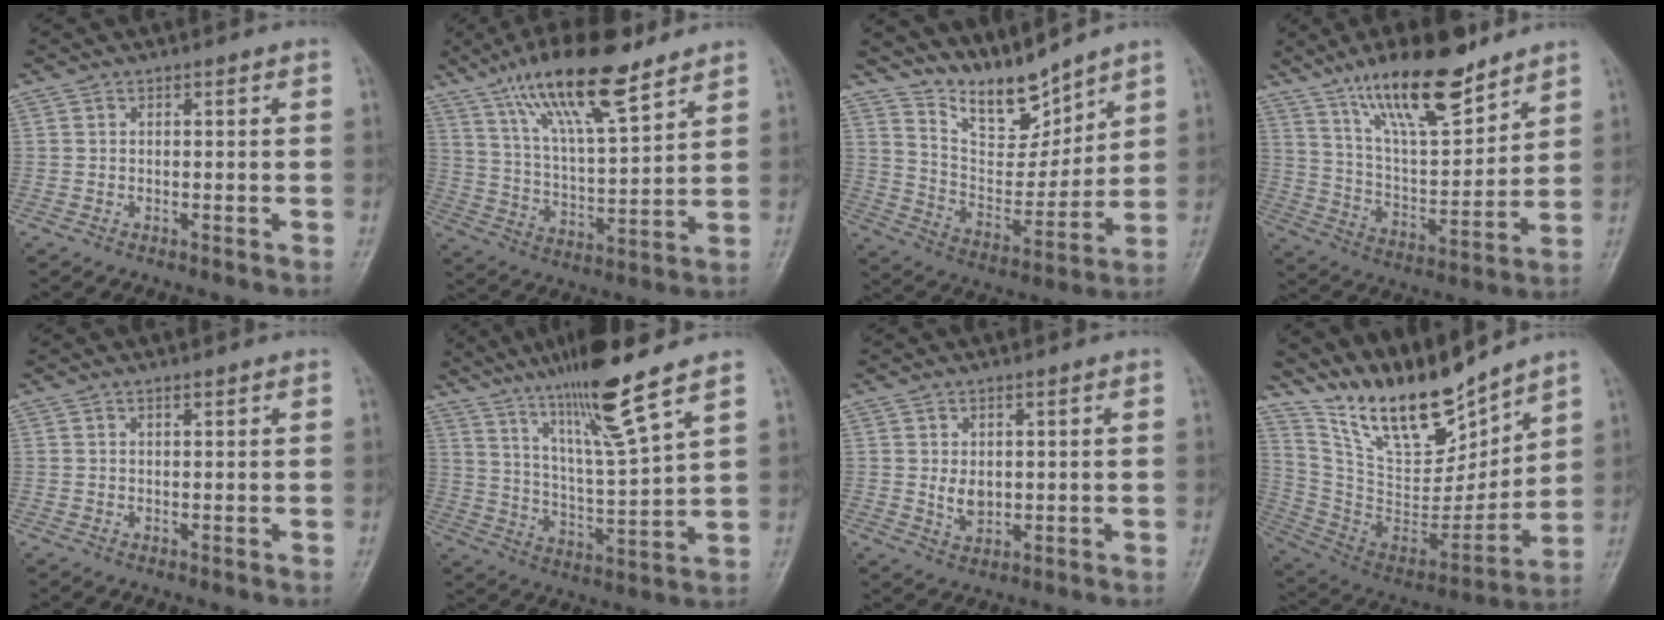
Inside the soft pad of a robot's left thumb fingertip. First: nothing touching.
{"total": 17.9, "force": [11.9, 4.8, 12.5], "torque": [-0.201, -0.050, 0.216]}
{"total": 11.6, "force": [10.3, 3.5, 4.0], "torque": [-0.040, -0.077, 0.201]}
{"total": 18.5, "force": [13.0, 5.6, 11.9], "torque": [-0.170, -0.071, 0.234]}
{"total": 0.8, "force": [0.6, 0.2, 0.5], "torque": [-0.009, -0.003, 0.010]}
{"total": 15.7, "force": [10.9, 0.3, 11.4], "torque": [-0.198, -0.056, 0.195]}
{"total": 3.7, "force": [0.6, 2.4, 2.8], "torque": [-0.037, -0.011, 0.018]}
{"total": 20.4, "force": [16.3, 6.7, 10.1], "torque": [-0.131, -0.094, 0.308]}